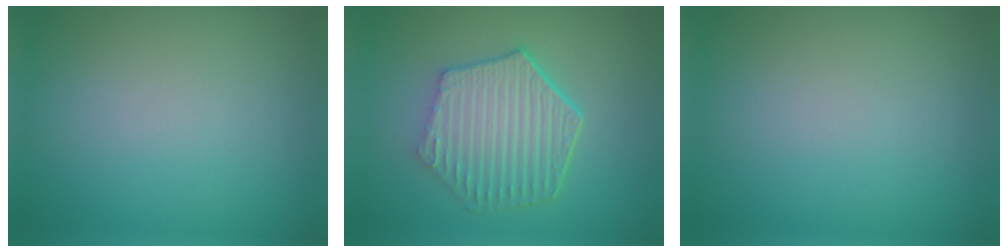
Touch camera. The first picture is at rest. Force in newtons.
{"total": 6.5, "press": 4.9, "slide": 4.3}
{"total": 0.0}